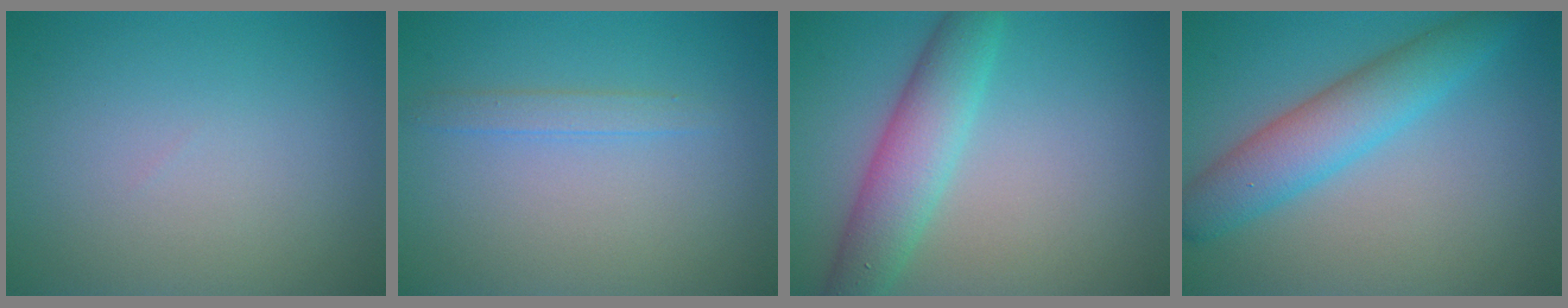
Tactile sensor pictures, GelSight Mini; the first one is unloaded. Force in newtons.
{"total": 1.3, "press": 1.3, "slide": 0.0}
{"total": 5.1, "press": 5.1, "slide": 0.1}
{"total": 5.2, "press": 5.2, "slide": 0.1}